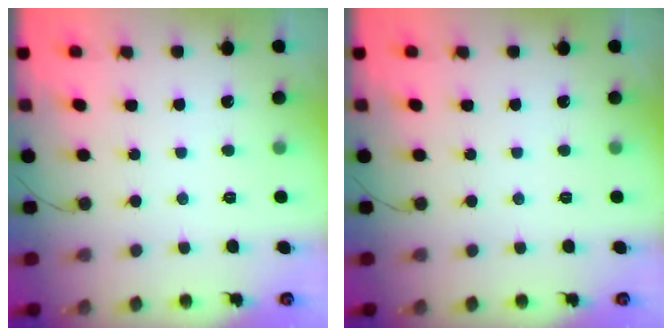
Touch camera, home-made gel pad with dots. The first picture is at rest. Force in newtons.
{"total": 0.0}